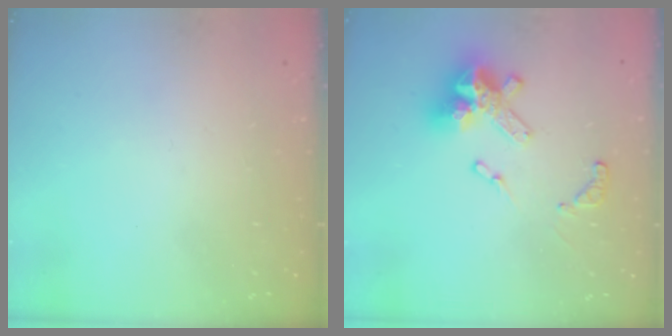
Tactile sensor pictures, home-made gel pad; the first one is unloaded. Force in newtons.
{"total": 14.9, "press": 14.8, "slide": 1.7}